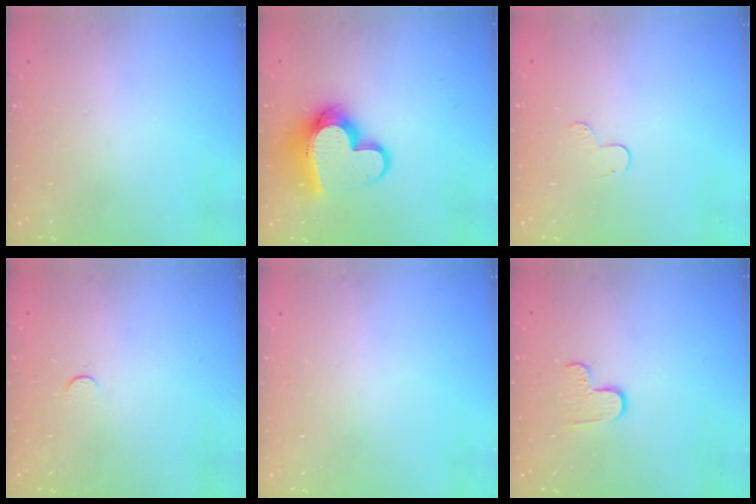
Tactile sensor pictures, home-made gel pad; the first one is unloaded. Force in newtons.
{"total": 15.0, "press": 14.9, "slide": 1.4}
{"total": 4.8, "press": 4.7, "slide": 0.5}
{"total": 3.0, "press": 3.0, "slide": 0.3}
{"total": 0.0}
{"total": 5.1, "press": 5.0, "slide": 0.4}